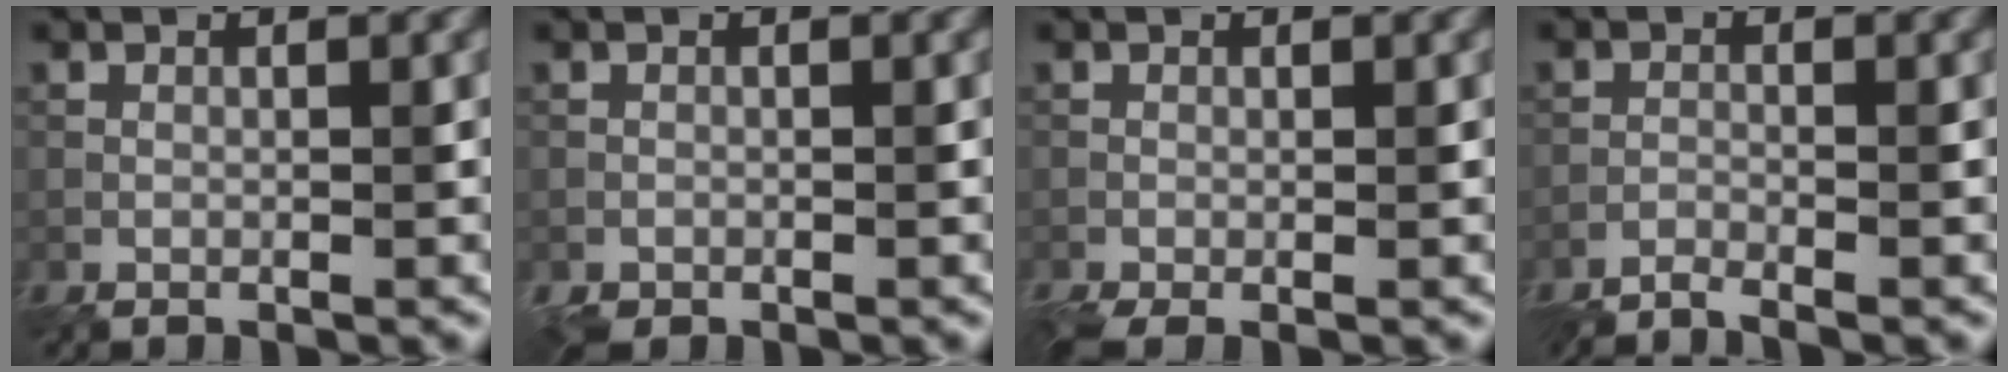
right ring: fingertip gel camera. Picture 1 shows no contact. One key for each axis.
{"total": 1.1, "fx": -0.8, "fy": 0.6, "fz": 0.4, "tx": -0.011, "ty": -0.010, "tz": -0.016}
{"total": 2.0, "fx": -1.0, "fy": 0.6, "fz": 1.6, "tx": -0.034, "ty": -0.010, "tz": -0.019}
{"total": 2.6, "fx": -2.6, "fy": 0.0, "fz": 0.5, "tx": -0.014, "ty": 0.001, "tz": -0.054}